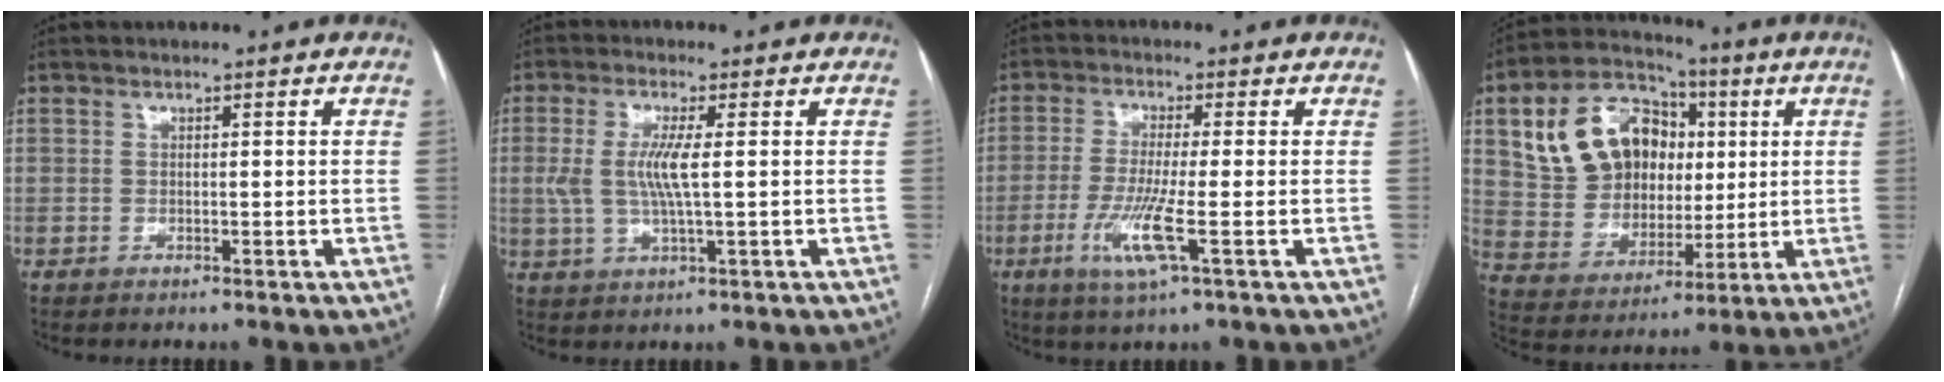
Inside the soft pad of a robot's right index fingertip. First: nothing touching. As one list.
[{"total": 5.8, "force": [0.5, 0.7, 5.7], "torque": [-0.129, 0.001, 0.011]}, {"total": 7.0, "force": [-2.5, -0.1, 6.6], "torque": [-0.136, -0.020, -0.049]}, {"total": 16.4, "force": [5.0, 12.1, 9.9], "torque": [-0.193, 0.049, 0.097]}]